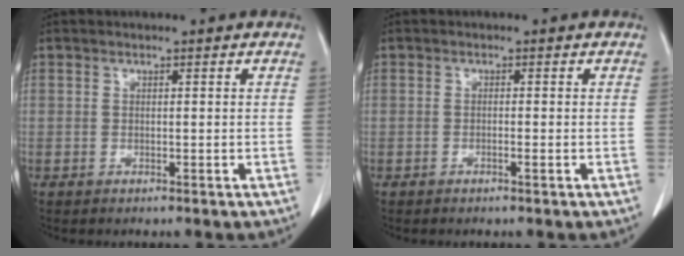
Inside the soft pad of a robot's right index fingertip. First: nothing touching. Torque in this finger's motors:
{"motor_torque": [-0.06, 0.01, -0.02, -0.01]}